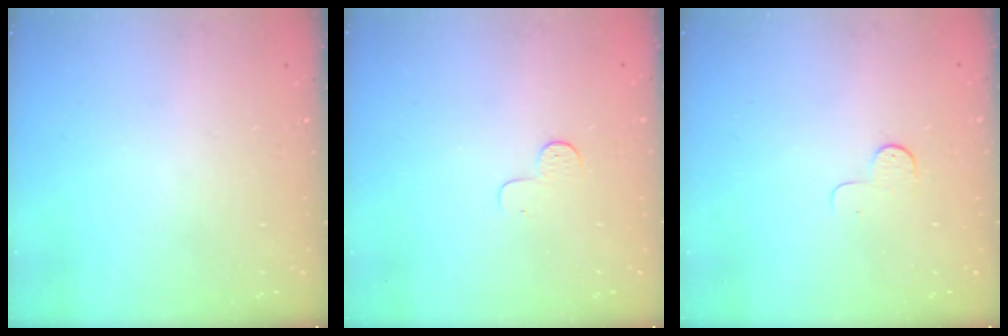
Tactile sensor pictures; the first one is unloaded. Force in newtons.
{"total": 4.5, "press": 4.5, "slide": 0.3}
{"total": 3.3, "press": 3.3, "slide": 0.4}